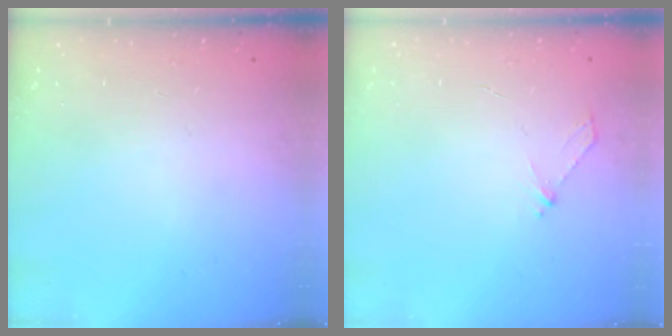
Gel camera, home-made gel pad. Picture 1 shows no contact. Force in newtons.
{"total": 3.0, "press": 2.9, "slide": 0.4}